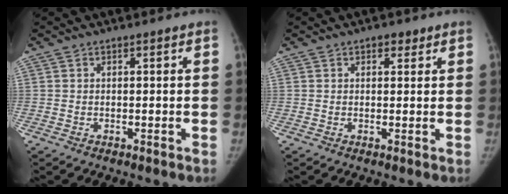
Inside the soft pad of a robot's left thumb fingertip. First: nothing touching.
{"total": 2.0, "force": [1.2, 1.2, 1.0], "torque": [0.000, -0.003, 0.014]}